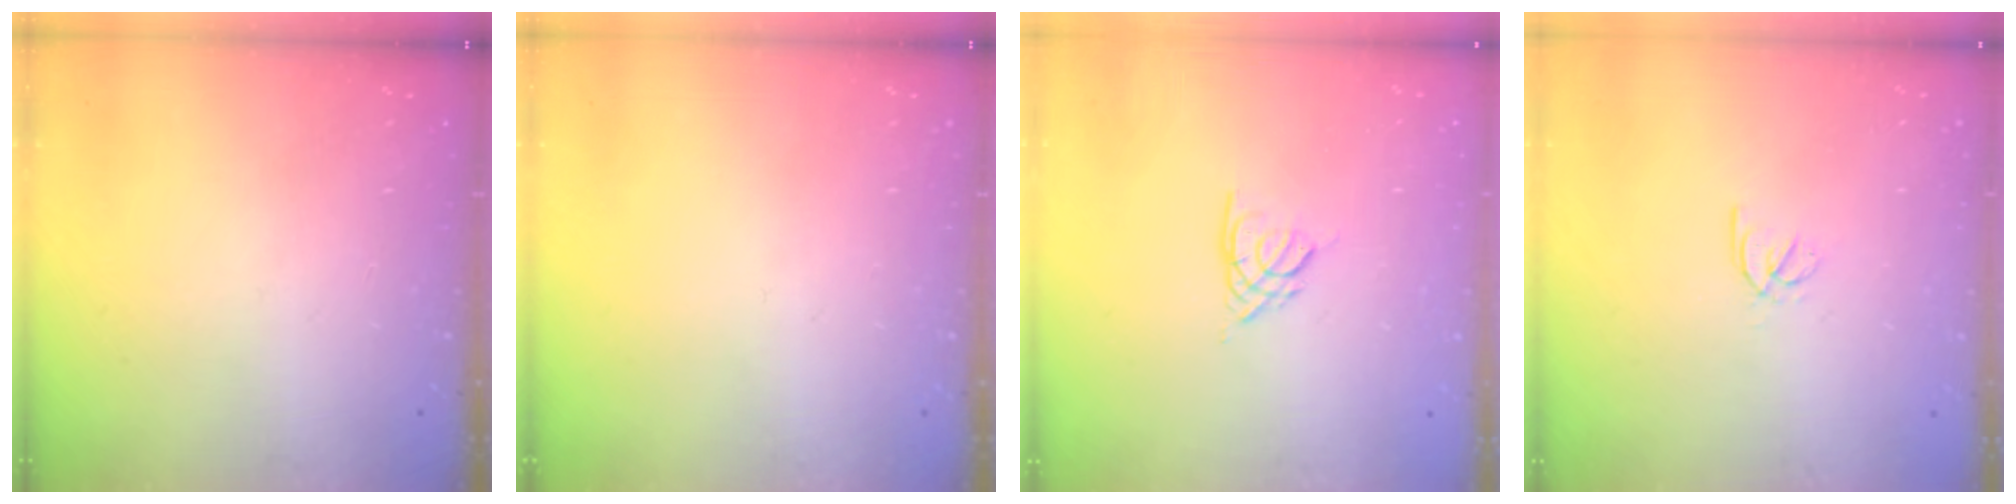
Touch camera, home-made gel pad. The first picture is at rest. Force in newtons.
{"total": 0.0}
{"total": 2.6, "press": 2.6, "slide": 0.6}
{"total": 2.3, "press": 2.2, "slide": 0.5}